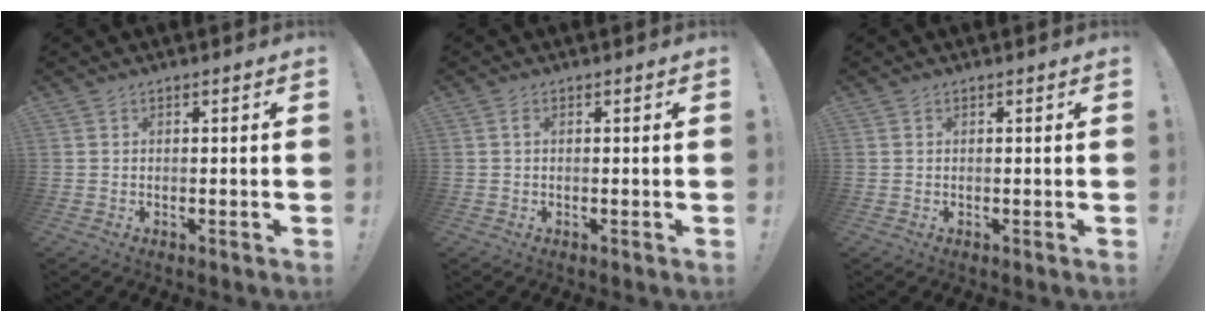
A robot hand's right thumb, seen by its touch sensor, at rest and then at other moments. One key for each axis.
{"total": 0.9, "fx": 0.1, "fy": 0.3, "fz": 0.8, "tx": -0.018, "ty": 0.004, "tz": 0.001}
{"total": 0.0}